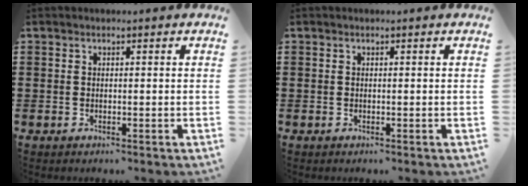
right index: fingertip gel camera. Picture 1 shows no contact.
{"total": 0.0}